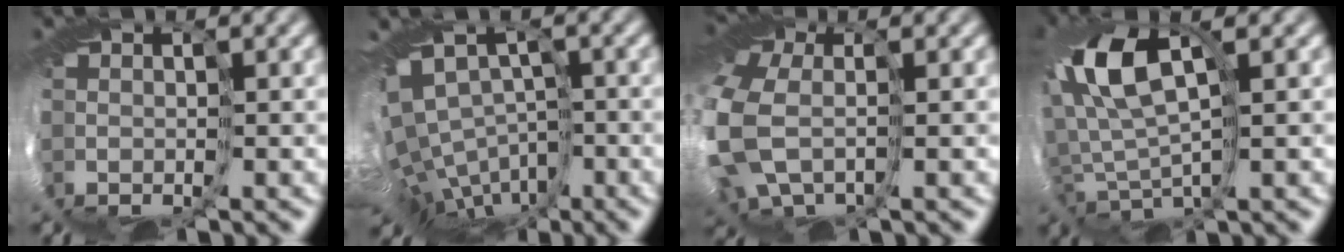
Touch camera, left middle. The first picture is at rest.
{"total": 9.2, "force": [-4.1, 6.8, 4.8], "torque": [-0.120, -0.011, -0.009]}
{"total": 9.6, "force": [0.2, 7.4, 6.2], "torque": [-0.186, -0.030, 0.041]}
{"total": 7.5, "force": [2.4, 3.8, 6.0], "torque": [-0.151, 0.022, 0.036]}